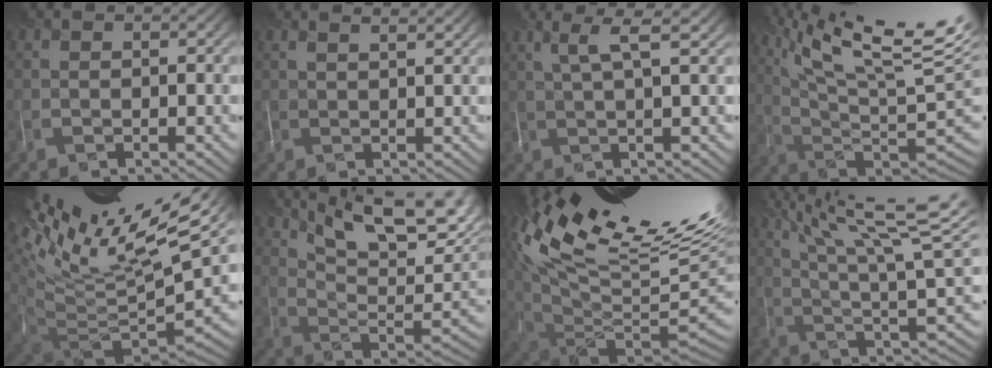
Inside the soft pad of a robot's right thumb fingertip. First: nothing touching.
{"total": 3.1, "force": [2.2, 0.9, 2.0], "torque": [-0.017, 0.012, 0.015]}
{"total": 3.6, "force": [1.7, 0.3, 3.2], "torque": [-0.058, 0.004, 0.033]}
{"total": 18.8, "force": [11.9, 4.9, 13.7], "torque": [-0.236, 0.010, 0.193]}
{"total": 17.7, "force": [10.5, 6.6, 12.6], "torque": [-0.221, 0.029, 0.196]}
{"total": 18.1, "force": [9.9, 6.8, 13.5], "torque": [-0.213, 0.026, 0.165]}
{"total": 19.0, "force": [10.6, 5.9, 14.6], "torque": [-0.232, 0.027, 0.190]}
{"total": 17.9, "force": [10.0, 4.4, 14.2], "torque": [-0.241, 0.018, 0.161]}